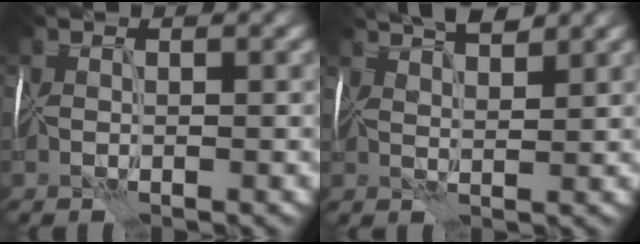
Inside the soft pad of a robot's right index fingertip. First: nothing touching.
{"total": 5.4, "force": [4.6, 1.2, 2.5], "torque": [-0.037, 0.027, 0.058]}